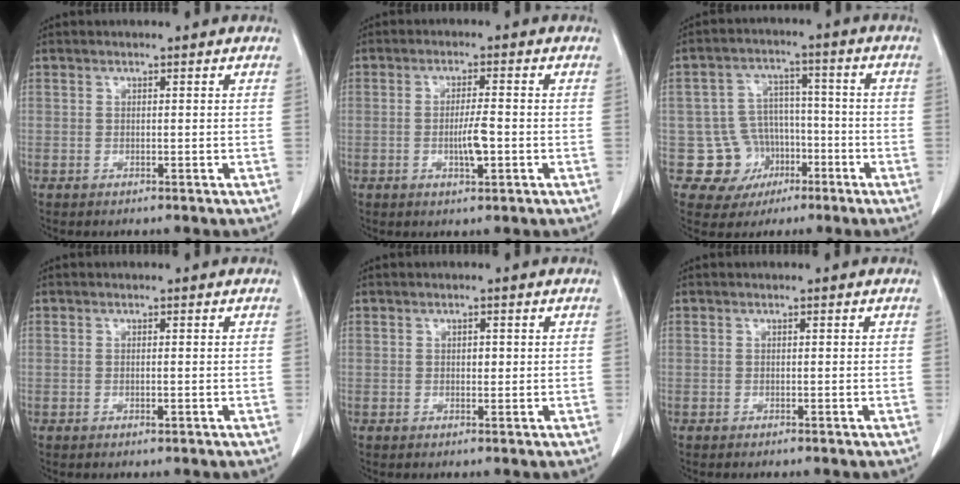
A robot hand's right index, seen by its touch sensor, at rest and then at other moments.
{"total": 4.2, "force": [-0.9, 0.6, 4.1], "torque": [-0.074, -0.003, -0.015]}
{"total": 9.2, "force": [-3.2, 8.6, 1.2], "torque": [-0.012, 0.027, -0.036]}
{"total": 0.8, "force": [-0.2, 0.2, 0.8], "torque": [-0.013, -0.002, -0.001]}
{"total": 1.2, "force": [0.2, 0.7, 0.9], "torque": [-0.012, 0.001, 0.003]}
{"total": 0.0}